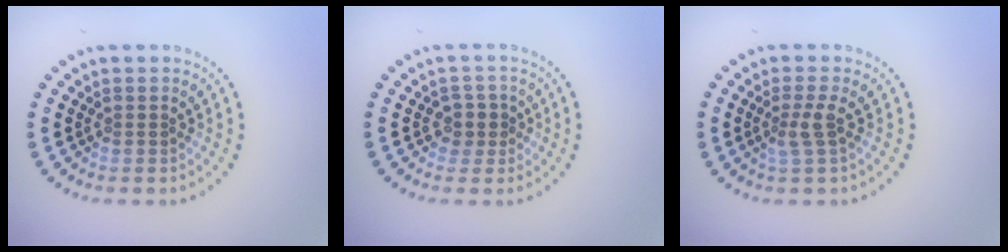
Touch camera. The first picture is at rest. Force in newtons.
{"total": 1.8, "press": 1.4, "slide": 1.1}
{"total": 1.8, "press": 1.4, "slide": 1.2}